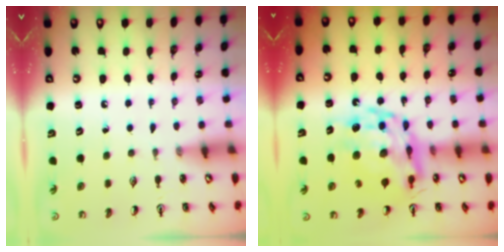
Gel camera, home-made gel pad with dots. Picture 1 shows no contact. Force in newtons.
{"total": 16.8, "press": 16.7, "slide": 1.5}